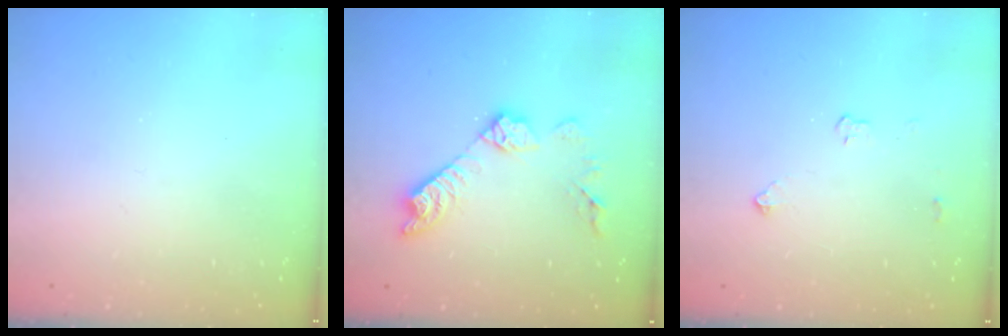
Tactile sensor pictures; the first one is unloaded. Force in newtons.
{"total": 12.3, "press": 12.2, "slide": 0.6}
{"total": 3.3, "press": 3.2, "slide": 0.5}